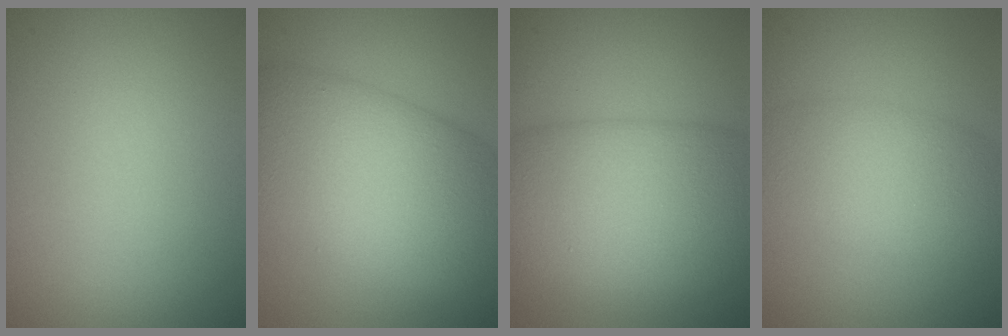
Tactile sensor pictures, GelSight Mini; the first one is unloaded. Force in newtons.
{"total": 12.2, "press": 12.1, "slide": 0.8}
{"total": 11.2, "press": 11.2, "slide": 0.4}
{"total": 4.7, "press": 4.7, "slide": 0.2}